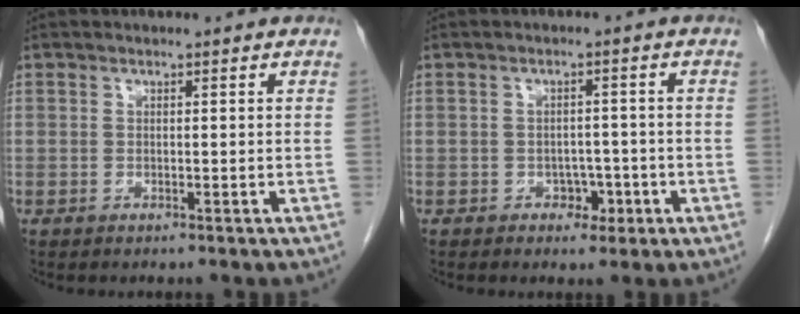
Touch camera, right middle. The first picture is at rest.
{"total": 3.2, "force": [-1.4, 2.1, 1.9], "torque": [-0.017, 0.007, -0.014]}